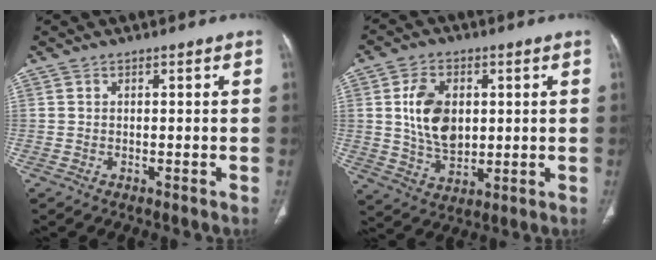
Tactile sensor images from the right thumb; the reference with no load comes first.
{"total": 11.4, "force": [1.8, 7.6, 8.3], "torque": [-0.133, -0.011, 0.042]}